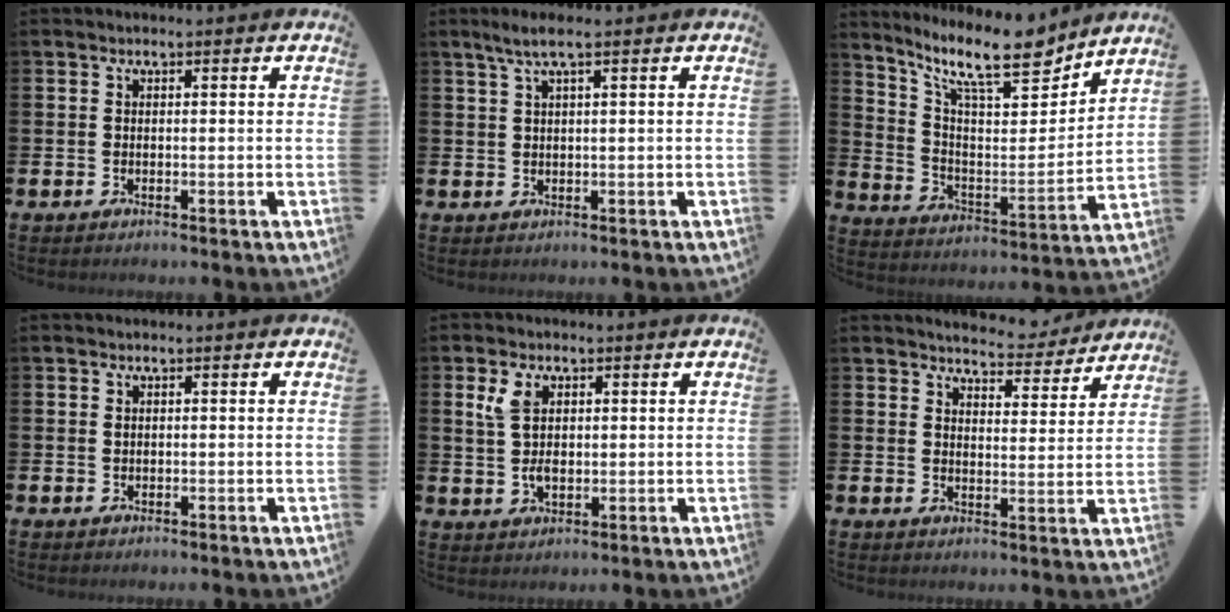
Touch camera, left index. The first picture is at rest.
{"total": 2.8, "force": [1.5, 0.2, 2.3], "torque": [-0.053, 0.004, 0.027]}
{"total": 12.4, "force": [10.3, 3.1, 6.2], "torque": [-0.137, -0.064, 0.177]}
{"total": 0.5, "force": [0.3, 0.4, 0.1], "torque": [0.011, -0.003, 0.003]}
{"total": 4.5, "force": [1.8, 2.6, 3.2], "torque": [-0.058, 0.004, 0.028]}
{"total": 5.1, "force": [5.0, 1.0, 0.1], "torque": [-0.010, -0.037, 0.086]}